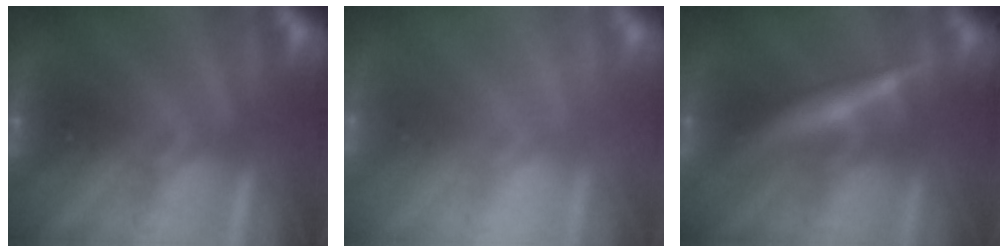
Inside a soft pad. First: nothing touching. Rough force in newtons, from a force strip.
{"total": 2.5}
{"total": 2.9}